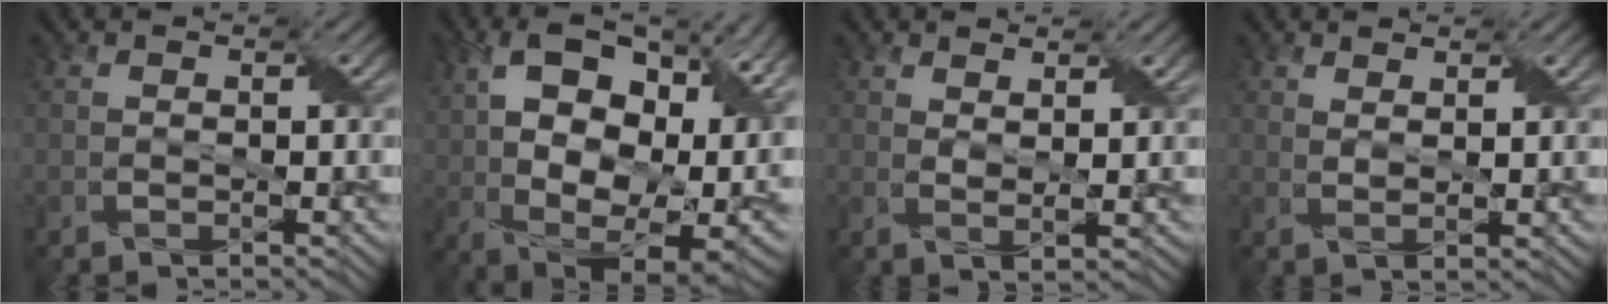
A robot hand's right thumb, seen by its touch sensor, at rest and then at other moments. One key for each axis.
{"total": 20.4, "fx": 4.8, "fy": 12.5, "fz": 15.4, "tx": -0.245, "ty": 0.024, "tz": 0.092}
{"total": 2.6, "fx": 1.9, "fy": 0.4, "fz": 1.7, "tx": -0.037, "ty": -0.002, "tz": 0.039}
{"total": 2.2, "fx": 1.7, "fy": 0.3, "fz": 1.3, "tx": -0.025, "ty": -0.004, "tz": 0.035}